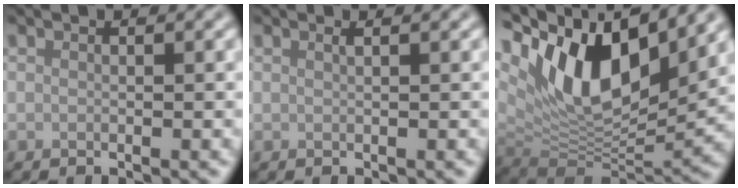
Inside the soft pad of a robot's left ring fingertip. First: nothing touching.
{"total": 0.9, "force": [0.5, 0.4, 0.7], "torque": [-0.005, 0.001, 0.003]}
{"total": 13.8, "force": [5.8, 6.8, 10.6], "torque": [-0.183, 0.008, 0.108]}